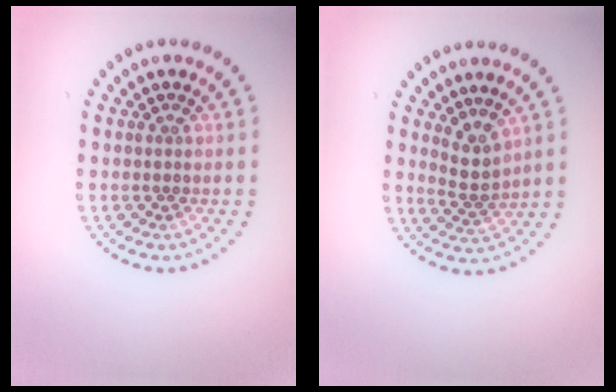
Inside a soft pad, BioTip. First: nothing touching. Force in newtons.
{"total": 2.3, "press": 1.8, "slide": 1.5}